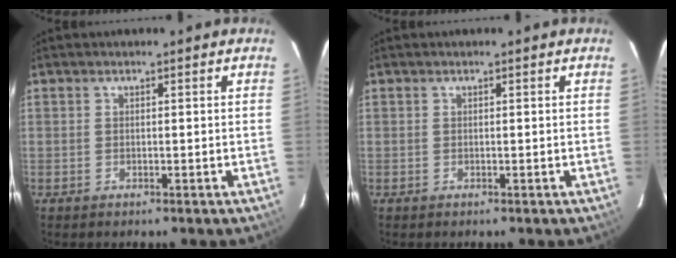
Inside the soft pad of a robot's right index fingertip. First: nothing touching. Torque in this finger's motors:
{"motor_torque": [0.00, 0.00, 0.00, 0.00]}